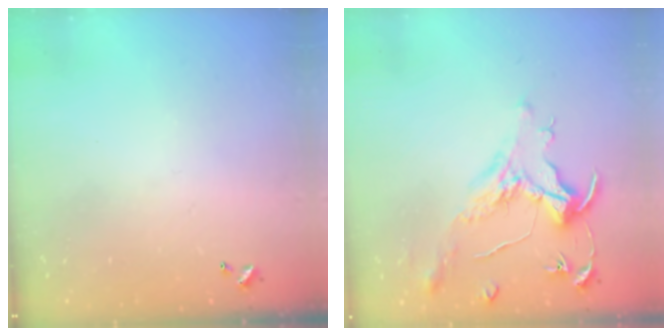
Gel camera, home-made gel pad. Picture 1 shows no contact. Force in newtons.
{"total": 1.6, "press": 1.4, "slide": 0.7}